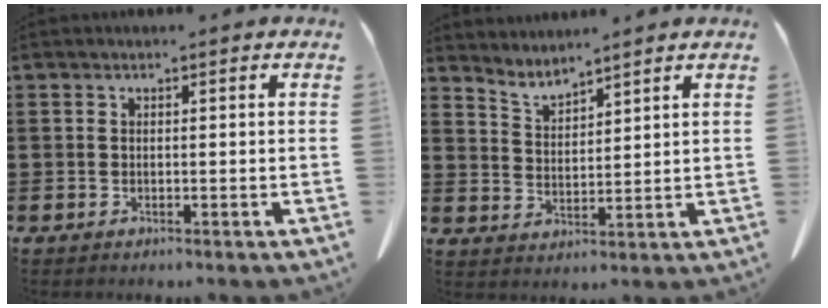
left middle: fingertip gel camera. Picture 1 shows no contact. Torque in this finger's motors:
{"motor_torque": [-0.52, 0.55, -0.21, -0.05]}